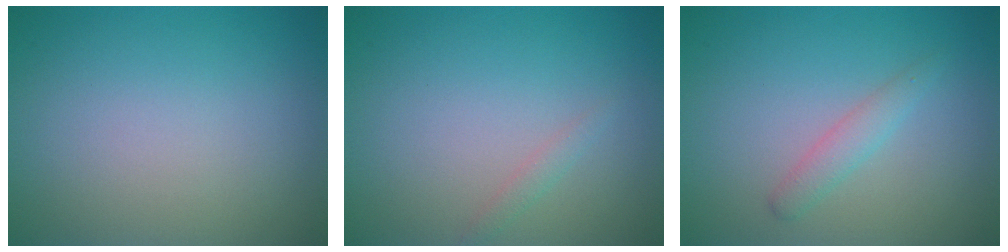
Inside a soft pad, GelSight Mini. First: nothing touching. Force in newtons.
{"total": 0.8, "press": 0.8, "slide": 0.0}
{"total": 1.6, "press": 1.6, "slide": 0.1}